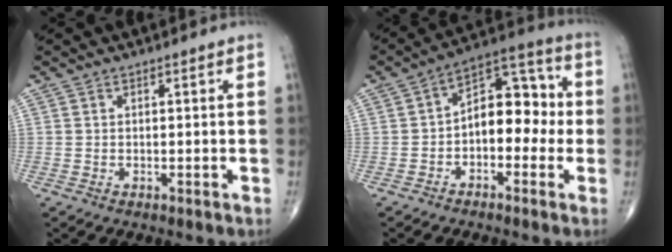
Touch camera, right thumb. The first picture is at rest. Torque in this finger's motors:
{"motor_torque": [0.52, -0.26, 0.53, -0.52, 0.22]}